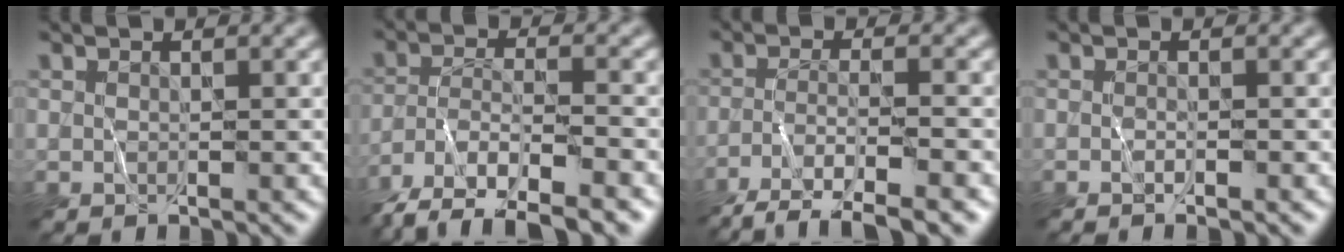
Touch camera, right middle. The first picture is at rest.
{"total": 8.5, "force": [-6.8, 2.4, 4.5], "torque": [-0.071, -0.016, -0.121]}
{"total": 7.1, "force": [-5.3, 1.3, 4.6], "torque": [-0.064, 0.002, -0.096]}
{"total": 0.6, "force": [-0.6, -0.2, 0.3], "torque": [-0.002, -0.004, -0.011]}